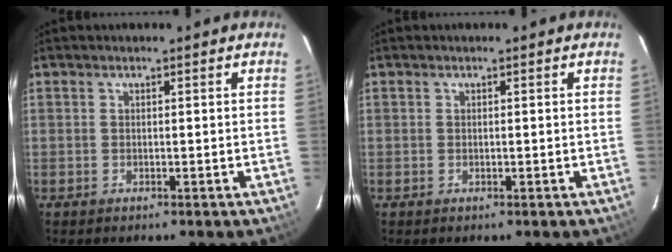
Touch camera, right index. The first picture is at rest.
{"total": 0.0}